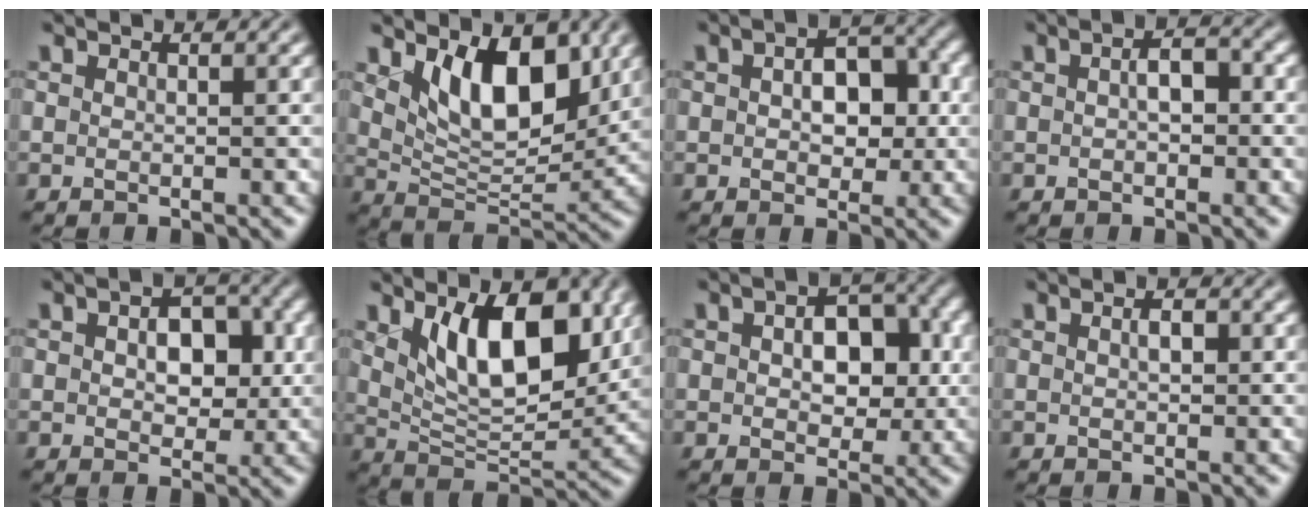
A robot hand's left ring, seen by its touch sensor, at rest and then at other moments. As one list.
[{"total": 7.6, "force": [3.1, 4.0, 5.7], "torque": [-0.097, -0.018, 0.053]}, {"total": 5.3, "force": [0.5, 3.2, 4.1], "torque": [-0.058, 0.006, 0.002]}, {"total": 2.3, "force": [0.0, 1.2, 2.0], "torque": [-0.034, 0.005, -0.002]}, {"total": 4.9, "force": [0.6, 3.0, 3.8], "torque": [-0.057, 0.001, 0.004]}, {"total": 8.8, "force": [3.1, 4.3, 7.0], "torque": [-0.115, -0.014, 0.055]}, {"total": 6.4, "force": [0.7, 3.9, 5.0], "torque": [-0.068, 0.005, 0.006]}, {"total": 1.2, "force": [0.2, 0.6, 1.0], "torque": [-0.018, 0.003, 0.002]}]